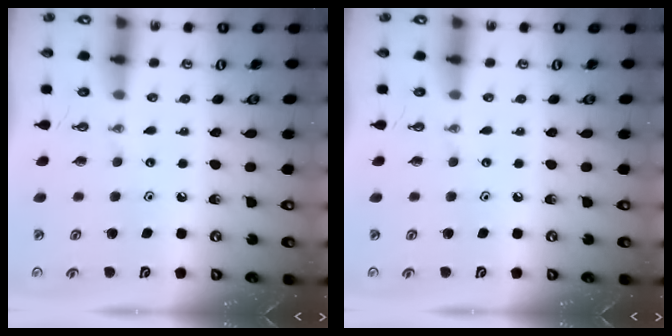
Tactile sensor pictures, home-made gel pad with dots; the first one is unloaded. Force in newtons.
{"total": 0.0}